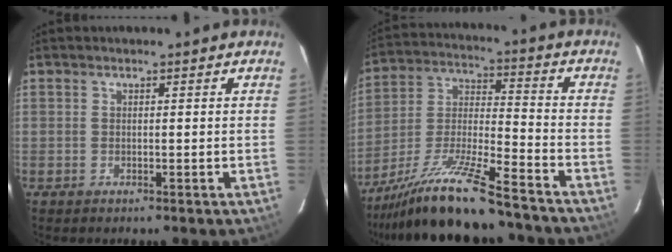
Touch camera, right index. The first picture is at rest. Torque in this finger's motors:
{"motor_torque": [1.13, -1.01, 0.77, 0.21]}